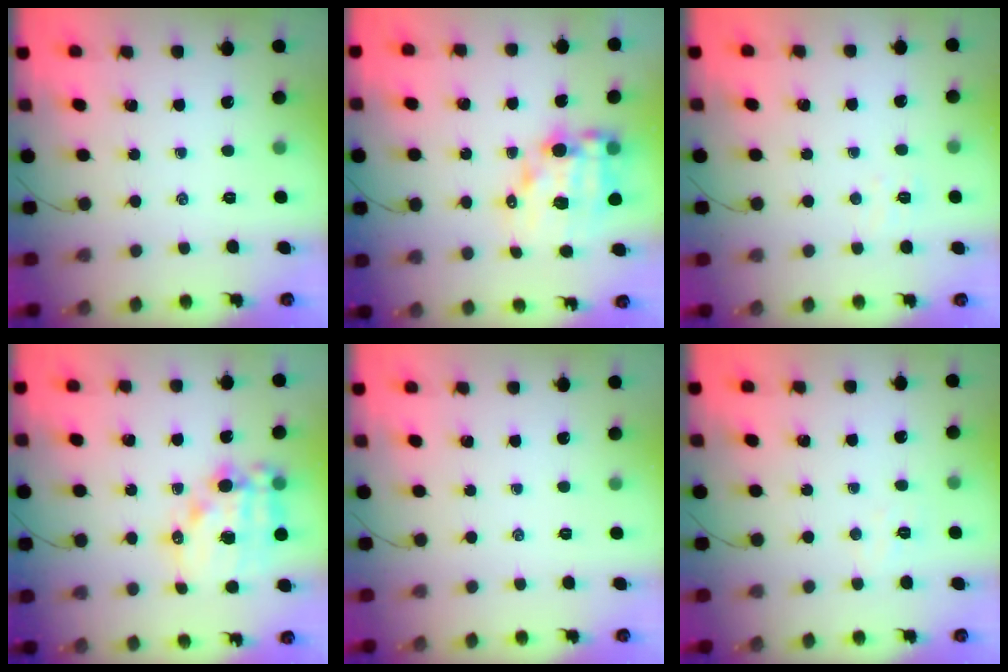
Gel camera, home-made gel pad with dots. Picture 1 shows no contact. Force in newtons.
{"total": 11.7, "press": 11.3, "slide": 2.9}
{"total": 3.4, "press": 3.3, "slide": 1.1}
{"total": 14.9, "press": 14.5, "slide": 3.4}
{"total": 0.0}
{"total": 3.6, "press": 3.5, "slide": 0.8}